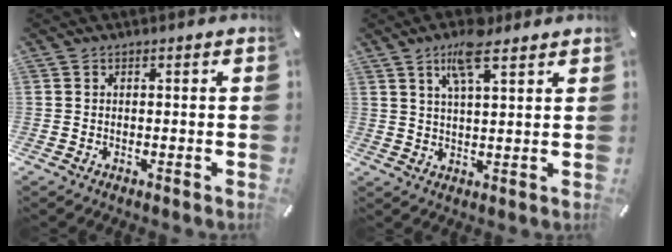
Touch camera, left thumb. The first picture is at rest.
{"total": 8.6, "force": [5.4, 2.3, 6.2], "torque": [-0.117, -0.008, 0.093]}